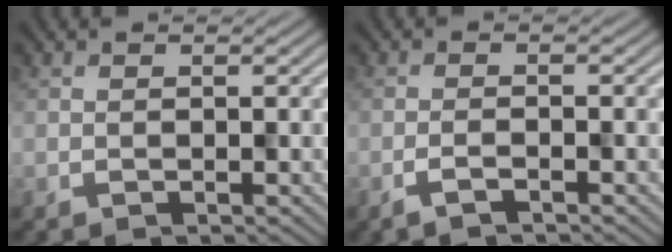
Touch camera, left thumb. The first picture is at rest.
{"total": 1.7, "force": [-1.4, 0.3, 0.9], "torque": [-0.010, 0.004, -0.029]}